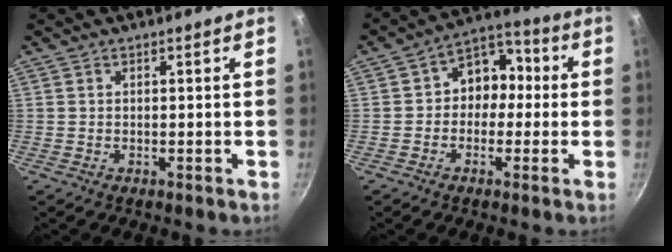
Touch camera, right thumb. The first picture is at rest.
{"total": 9.2, "force": [-0.2, 7.5, 5.3], "torque": [-0.016, 0.032, -0.024]}